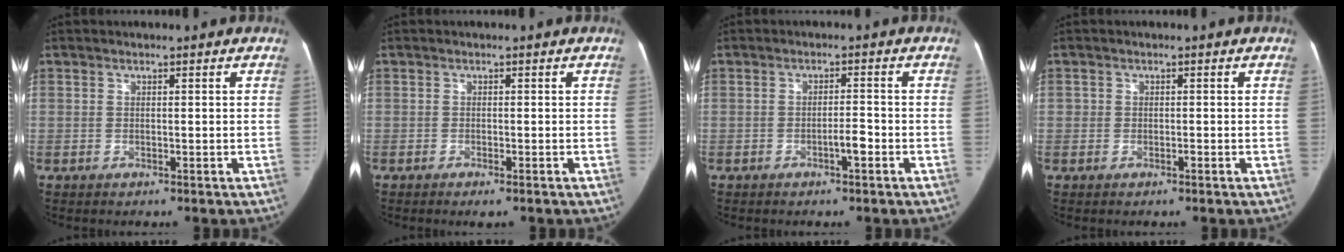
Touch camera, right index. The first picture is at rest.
{"total": 1.6, "force": [-1.1, 0.2, 1.2], "torque": [-0.020, -0.005, -0.015]}
{"total": 2.4, "force": [-1.3, 0.3, 2.1], "torque": [-0.033, 0.001, -0.022]}
{"total": 0.8, "force": [-0.4, 0.7, 0.1], "torque": [0.004, -0.003, -0.010]}